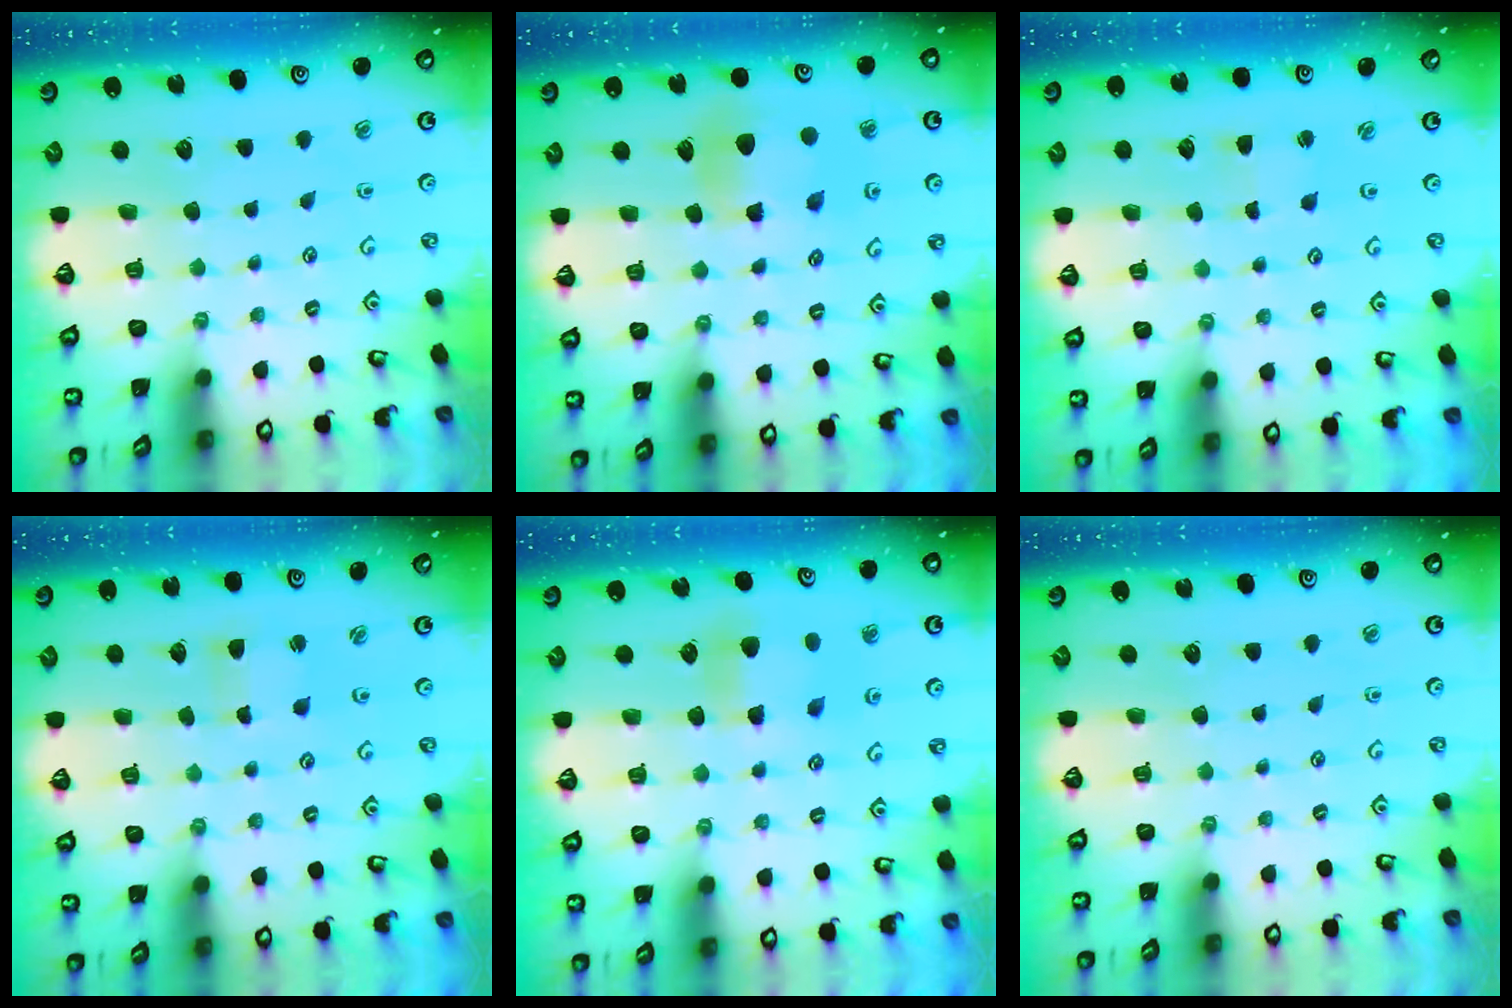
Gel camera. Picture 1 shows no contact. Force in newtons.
{"total": 8.1, "press": 8.1, "slide": 0.6}
{"total": 2.0, "press": 2.0, "slide": 0.4}
{"total": 1.8, "press": 1.7, "slide": 0.4}
{"total": 5.9, "press": 5.9, "slide": 0.4}
{"total": 0.0}